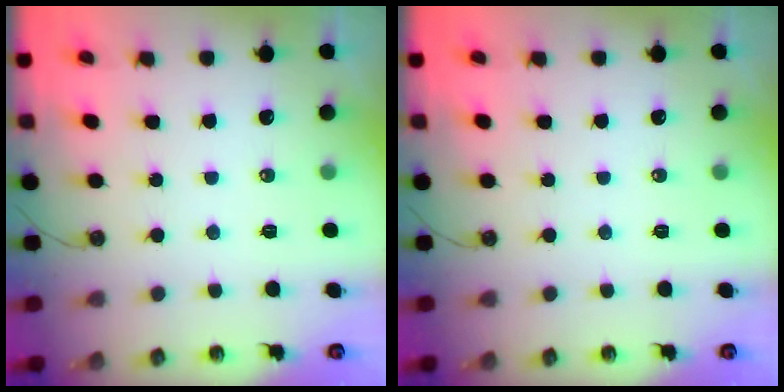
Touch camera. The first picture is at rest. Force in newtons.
{"total": 0.0}